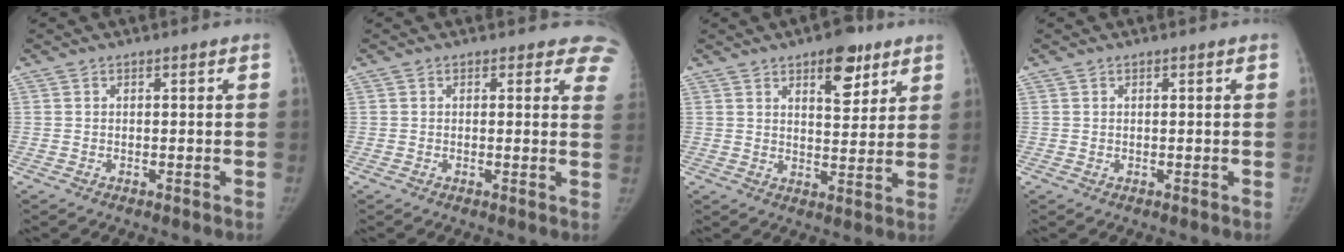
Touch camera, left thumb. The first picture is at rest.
{"total": 6.0, "force": [5.2, 2.8, 1.0], "torque": [0.038, -0.017, 0.025]}
{"total": 9.3, "force": [5.5, 4.3, 6.2], "torque": [-0.058, -0.029, 0.077]}
{"total": 0.0}